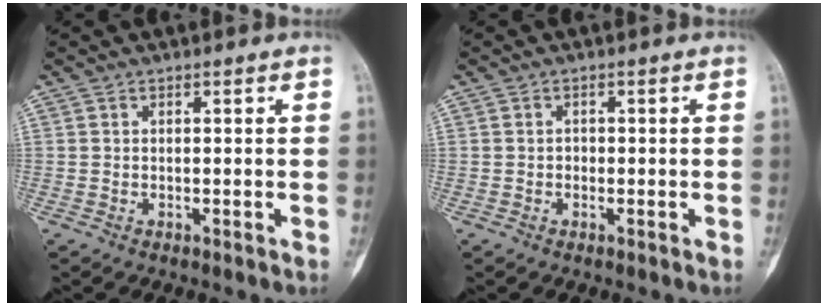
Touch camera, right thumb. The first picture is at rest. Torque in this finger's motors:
{"motor_torque": [0.51, 0.45, 0.33, -0.24, 0.15]}